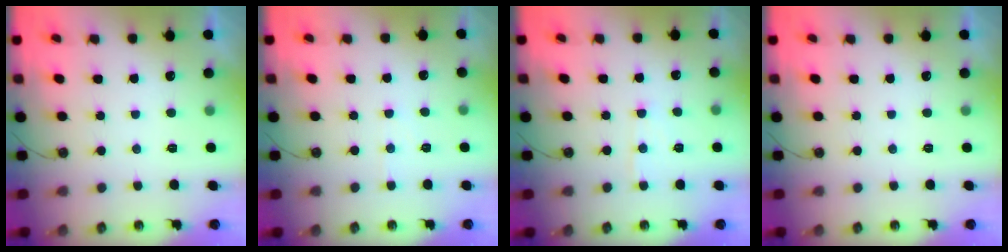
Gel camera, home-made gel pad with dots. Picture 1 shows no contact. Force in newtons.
{"total": 3.6, "press": 3.6, "slide": 0.5}
{"total": 5.9, "press": 5.9, "slide": 0.8}
{"total": 0.0}